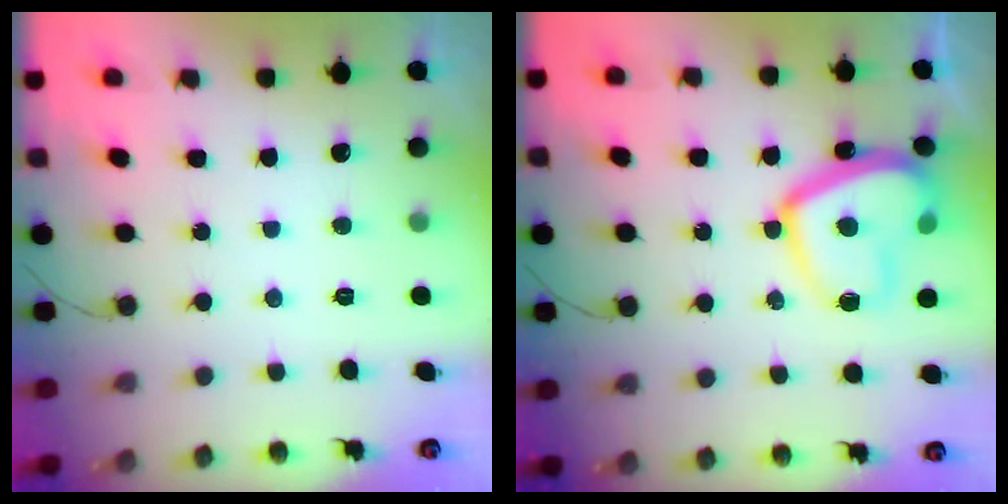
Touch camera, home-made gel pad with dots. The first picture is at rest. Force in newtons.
{"total": 14.3, "press": 14.3, "slide": 1.1}